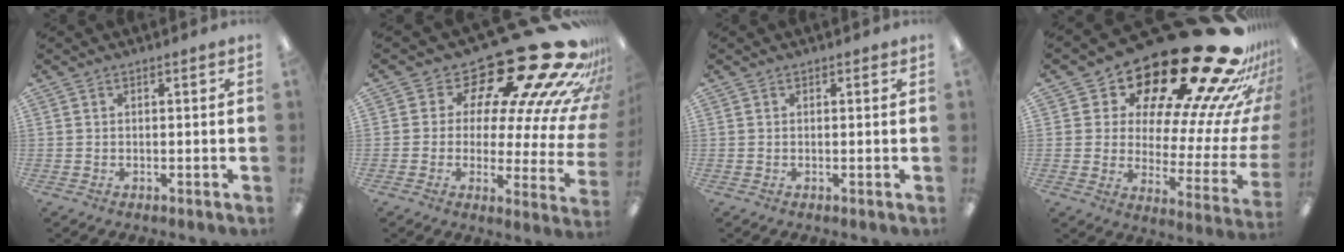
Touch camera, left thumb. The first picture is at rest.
{"total": 26.6, "force": [18.3, 9.5, 16.8], "torque": [-0.211, -0.167, 0.314]}
{"total": 0.0}
{"total": 29.8, "force": [21.5, 10.2, 18.0], "torque": [-0.213, -0.193, 0.376]}